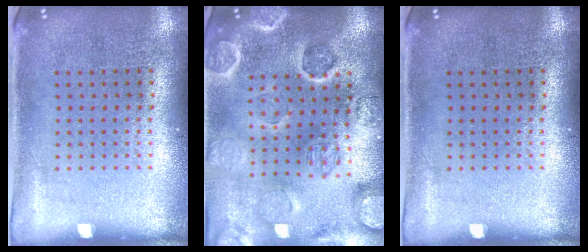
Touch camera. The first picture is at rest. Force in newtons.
{"total": 2.7, "press": 2.7, "slide": 0.2}
{"total": 0.0}